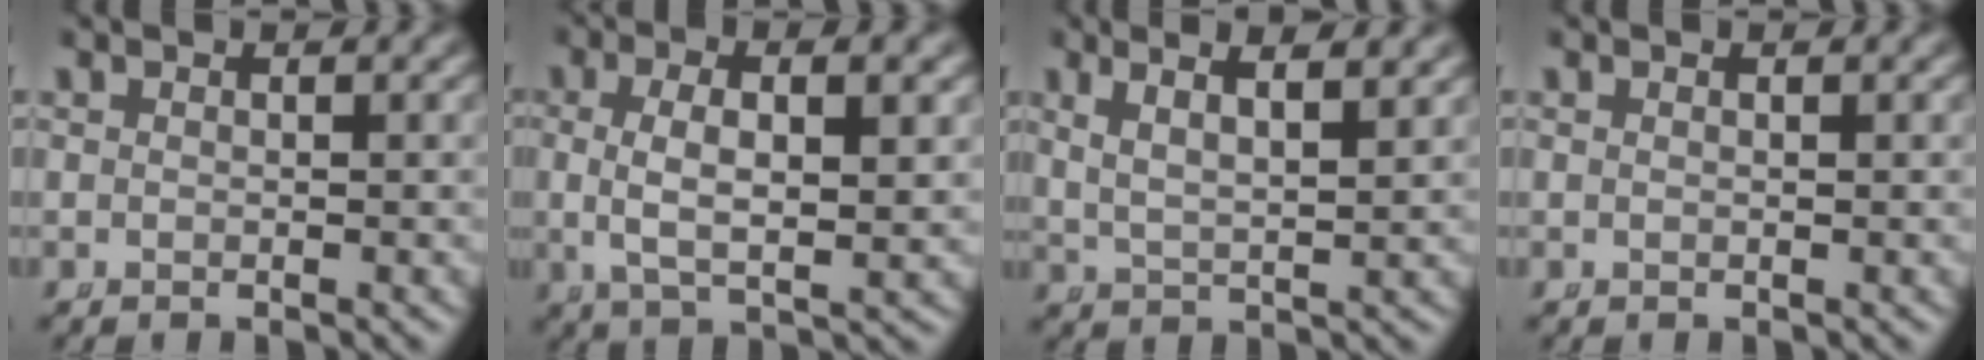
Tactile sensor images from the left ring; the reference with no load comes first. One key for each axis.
{"total": 5.3, "fx": 0.6, "fy": 2.1, "fz": 4.8, "tx": -0.100, "ty": -0.008, "tz": 0.021}
{"total": 5.3, "fx": 2.6, "fy": 2.6, "fz": 3.9, "tx": -0.064, "ty": 0.008, "tz": 0.042}
{"total": 0.0}